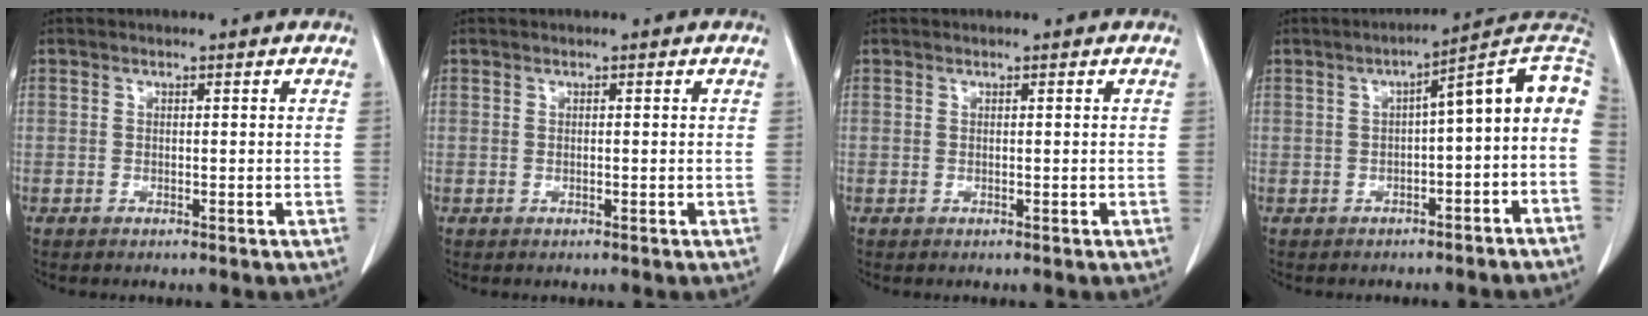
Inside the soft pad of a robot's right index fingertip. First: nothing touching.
{"total": 0.0}
{"total": 0.0}
{"total": 11.4, "force": [-1.6, 2.6, 11.0], "torque": [-0.143, 0.042, -0.023]}